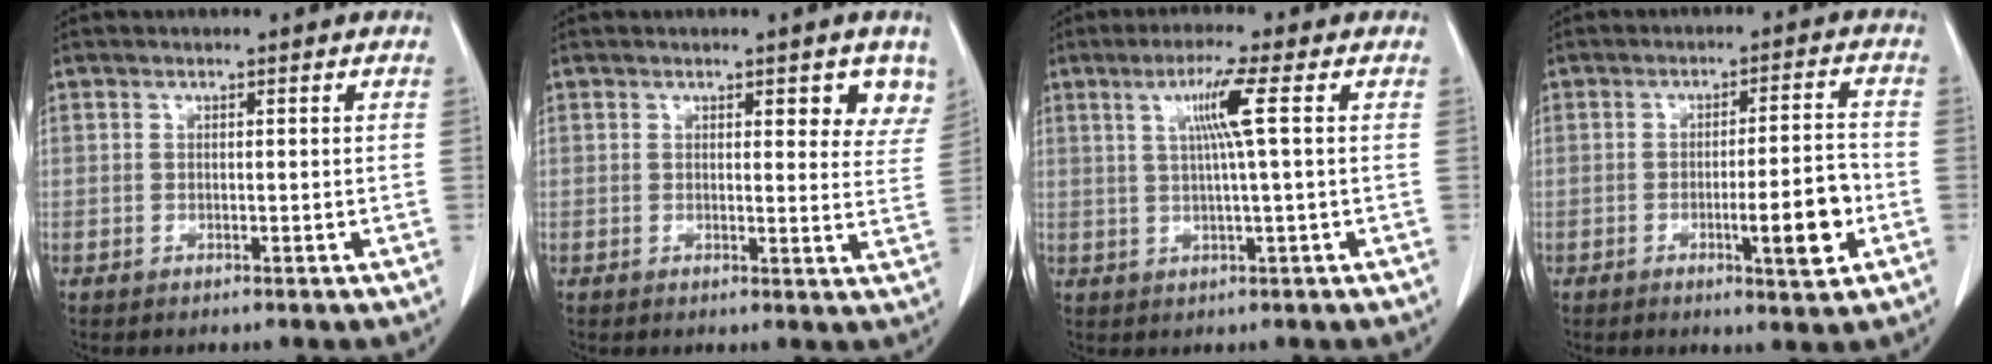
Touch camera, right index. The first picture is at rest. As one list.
[{"total": 5.7, "force": [3.8, 1.9, 3.8], "torque": [-0.030, -0.010, 0.032]}, {"total": 5.7, "force": [1.5, -1.1, 5.4], "torque": [-0.101, 0.005, 0.029]}, {"total": 7.8, "force": [-2.5, 0.9, 7.4], "torque": [-0.103, 0.001, -0.034]}]